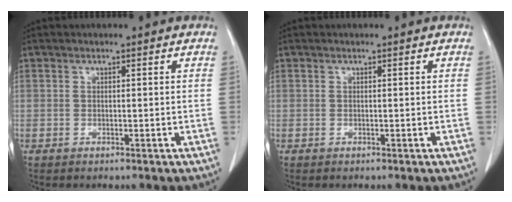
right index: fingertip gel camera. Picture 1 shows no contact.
{"total": 0.0}